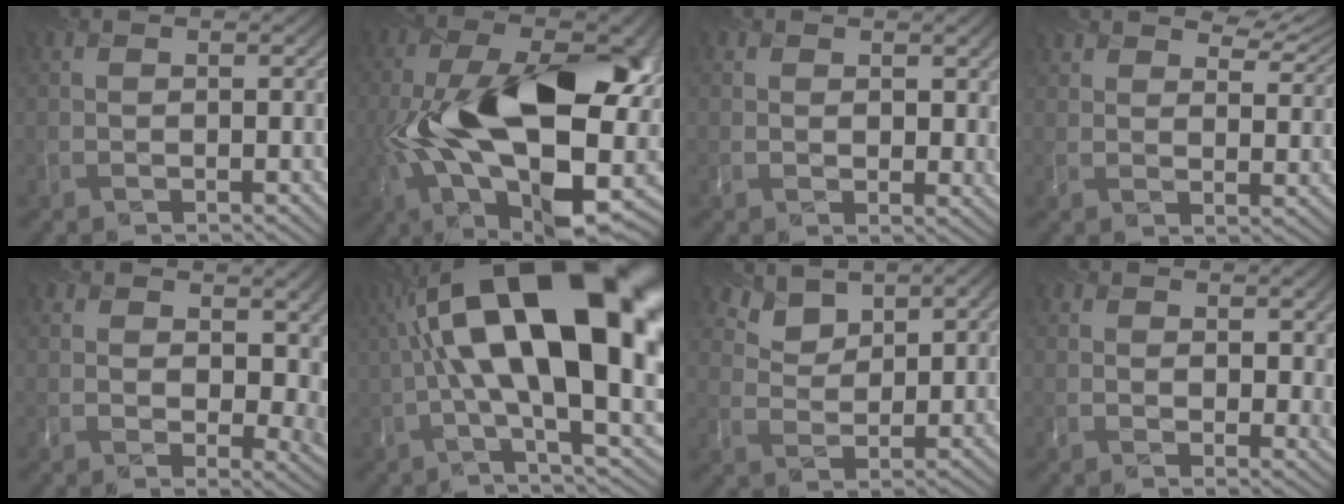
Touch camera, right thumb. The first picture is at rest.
{"total": 18.0, "force": [-1.8, 8.8, 15.6], "torque": [-0.292, 0.005, -0.033]}
{"total": 3.2, "force": [0.9, 2.2, 2.1], "torque": [-0.031, -0.007, 0.026]}
{"total": 5.4, "force": [4.4, 1.9, 2.5], "torque": [-0.038, -0.003, 0.080]}
{"total": 9.9, "force": [2.0, 6.9, 6.8], "torque": [-0.088, -0.021, 0.057]}
{"total": 20.7, "force": [3.2, 7.5, 19.1], "torque": [-0.326, 0.016, 0.055]}
{"total": 3.7, "force": [3.0, 2.0, 1.1], "torque": [-0.029, -0.013, 0.068]}
{"total": 4.8, "force": [1.1, 3.3, 3.3], "torque": [-0.042, -0.009, 0.032]}